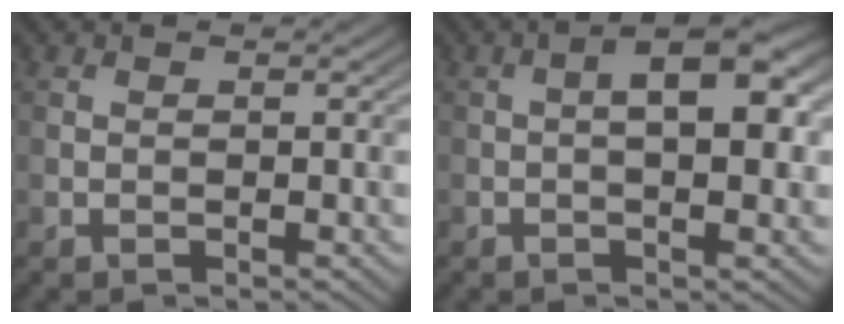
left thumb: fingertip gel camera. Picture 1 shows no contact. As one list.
[{"total": 7.5, "force": [0.4, 2.4, 7.1], "torque": [-0.102, 0.013, 0.001]}]